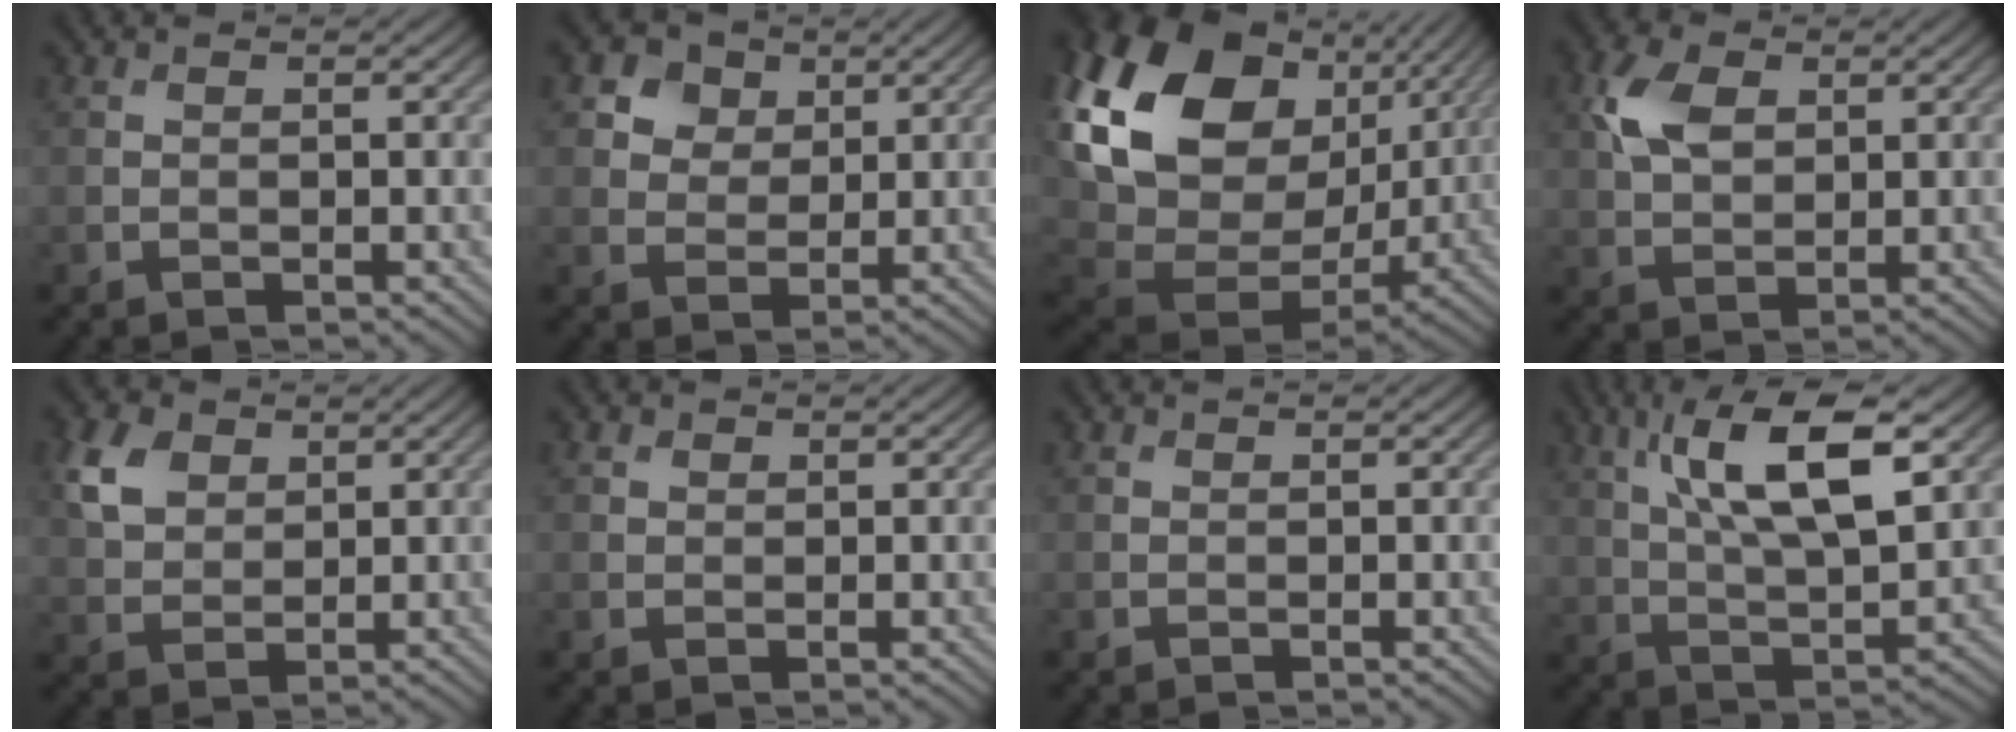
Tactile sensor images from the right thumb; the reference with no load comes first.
{"total": 6.6, "force": [3.6, 4.8, 2.8], "torque": [-0.095, -0.006, 0.071]}
{"total": 22.9, "force": [8.1, 16.4, 13.8], "torque": [-0.357, 0.032, 0.173]}
{"total": 5.5, "force": [1.8, 3.5, 3.8], "torque": [-0.093, 0.008, 0.031]}
{"total": 5.2, "force": [2.4, 3.6, 2.9], "torque": [-0.072, 0.005, 0.049]}
{"total": 0.7, "force": [0.4, 0.5, 0.1], "torque": [-0.001, -0.003, 0.007]}
{"total": 0.0}
{"total": 12.3, "force": [5.0, 4.6, 10.3], "torque": [-0.195, 0.006, 0.089]}